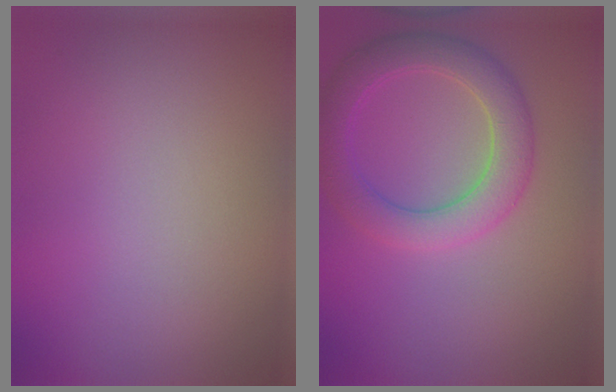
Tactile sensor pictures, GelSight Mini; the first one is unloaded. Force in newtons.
{"total": 4.9, "press": 4.9, "slide": 0.2}